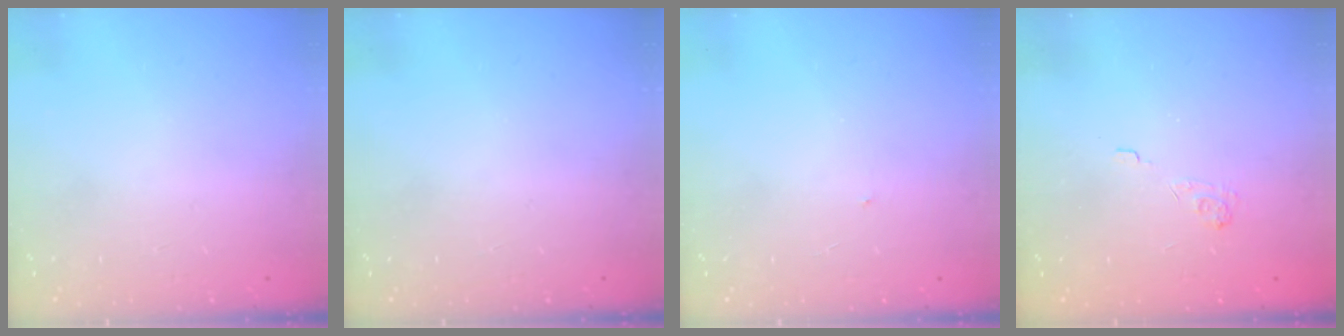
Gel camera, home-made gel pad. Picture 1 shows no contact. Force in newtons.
{"total": 0.0}
{"total": 0.6, "press": 0.6, "slide": 0.1}
{"total": 2.1, "press": 1.5, "slide": 1.4}